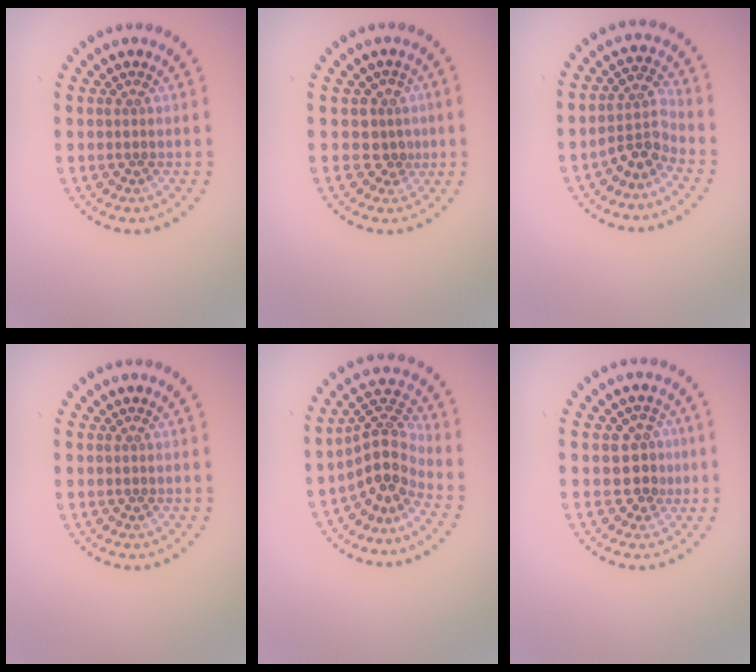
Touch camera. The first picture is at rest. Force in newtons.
{"total": 2.1, "press": 1.5, "slide": 1.4}
{"total": 3.0, "press": 2.2, "slide": 2.1}
{"total": 0.0}
{"total": 4.0, "press": 3.1, "slide": 2.6}
{"total": 2.9, "press": 2.7, "slide": 1.1}